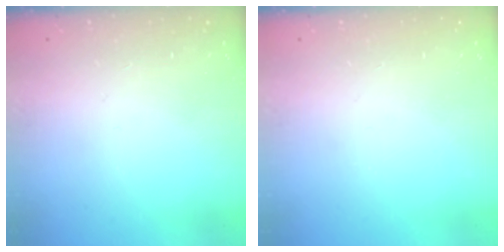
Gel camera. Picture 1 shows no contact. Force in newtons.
{"total": 0.0}